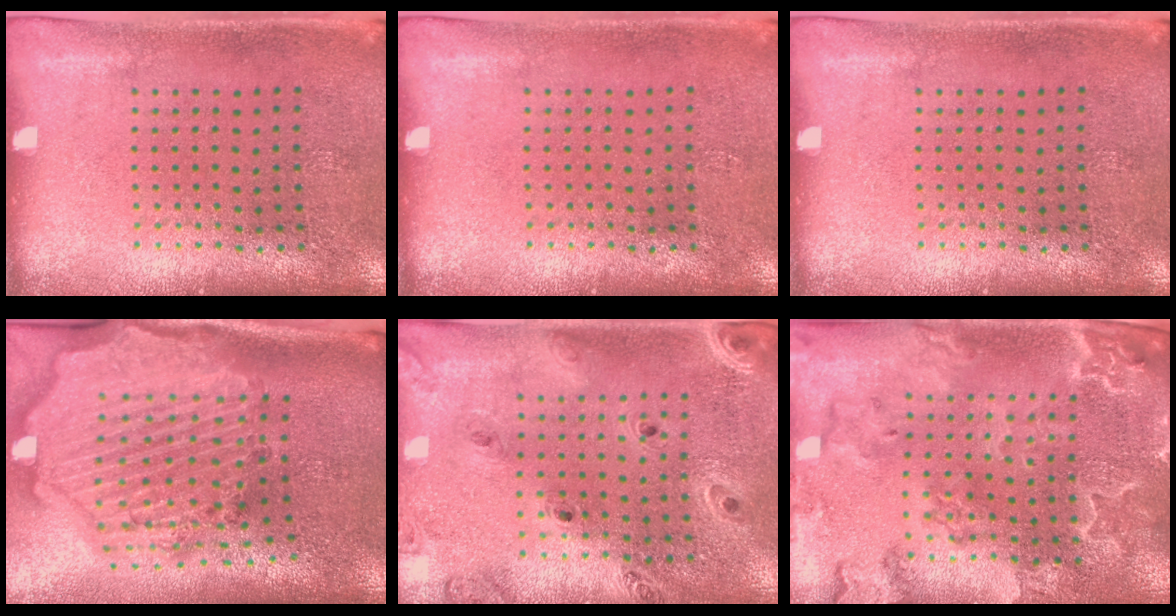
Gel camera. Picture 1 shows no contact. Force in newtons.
{"total": 0.0}
{"total": 0.0}
{"total": 3.9, "press": 3.2, "slide": 2.2}
{"total": 1.4, "press": 1.3, "slide": 0.2}
{"total": 3.3, "press": 3.0, "slide": 1.4}